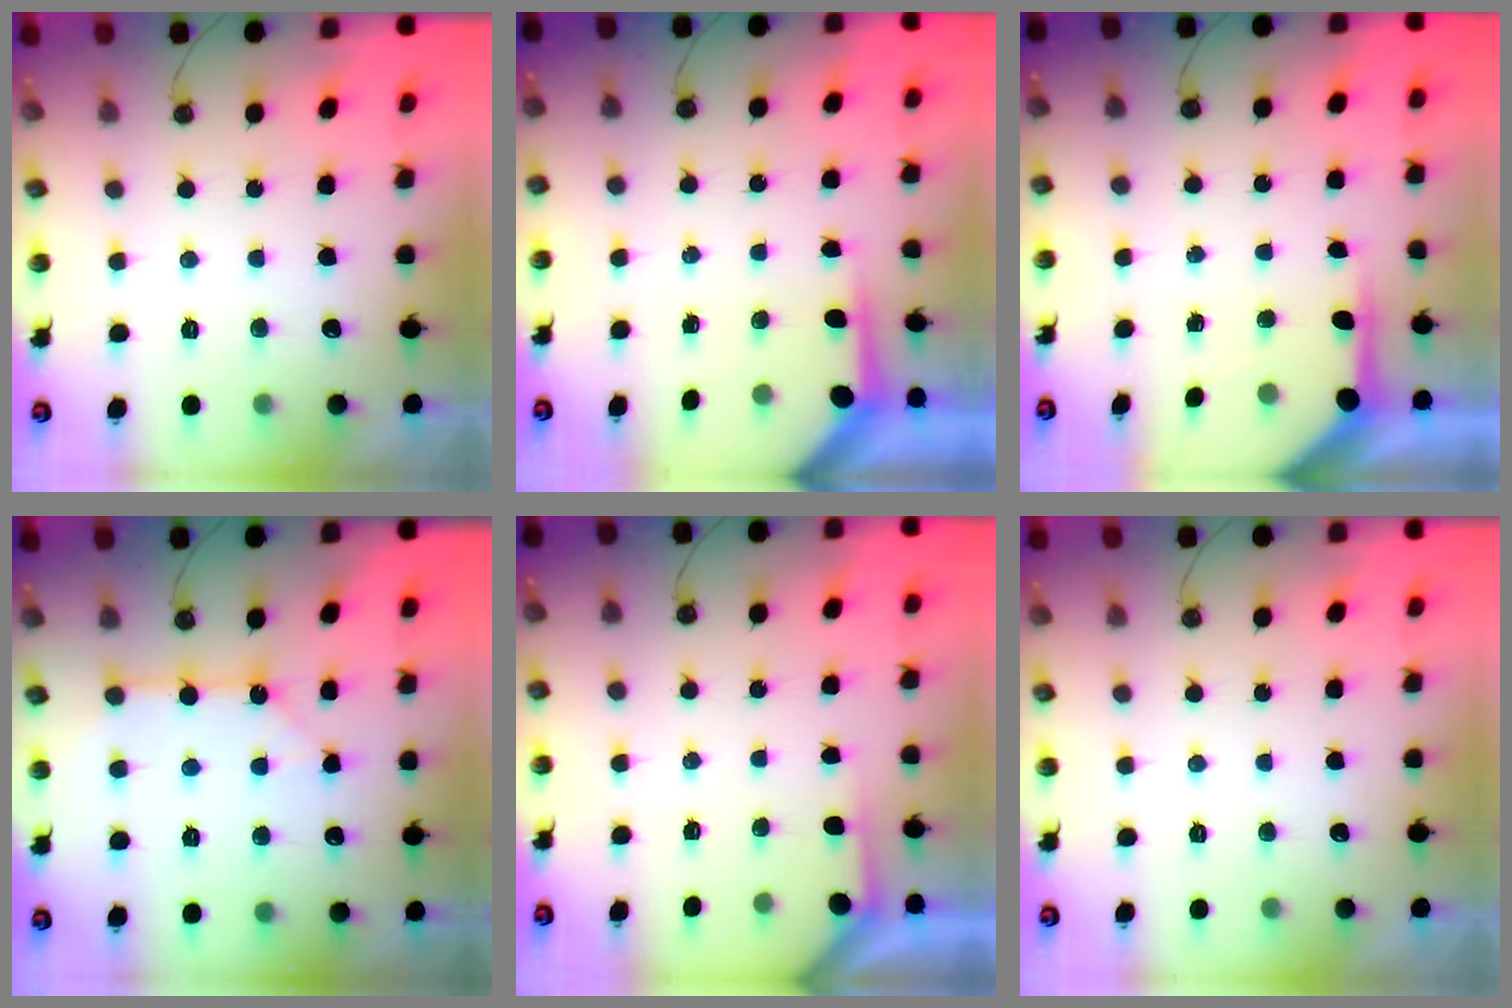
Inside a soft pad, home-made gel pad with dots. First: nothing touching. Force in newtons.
{"total": 4.0, "press": 4.0, "slide": 0.3}
{"total": 6.2, "press": 6.2, "slide": 0.5}
{"total": 5.4, "press": 5.3, "slide": 0.6}
{"total": 2.2, "press": 2.2, "slide": 0.3}
{"total": 0.0}